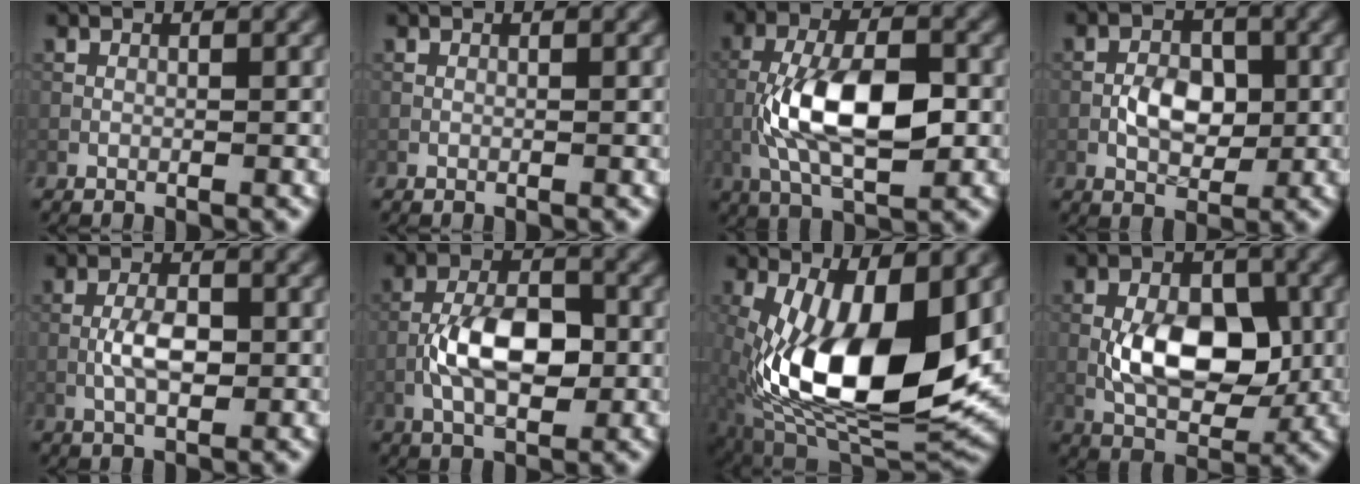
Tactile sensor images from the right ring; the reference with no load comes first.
{"total": 0.0}
{"total": 9.2, "force": [-1.8, 4.0, 8.1], "torque": [-0.160, 0.004, -0.029]}
{"total": 3.7, "force": [-0.6, 2.4, 2.8], "torque": [-0.044, 0.002, -0.011]}
{"total": 3.3, "force": [-0.7, 1.4, 2.9], "torque": [-0.055, 0.003, -0.014]}
{"total": 6.5, "force": [-1.5, 3.2, 5.4], "torque": [-0.103, 0.005, -0.030]}
{"total": 16.6, "force": [-1.9, 7.4, 14.7], "torque": [-0.263, -0.008, -0.038]}
{"total": 7.5, "force": [-0.8, 4.4, 6.1], "torque": [-0.103, -0.002, -0.016]}